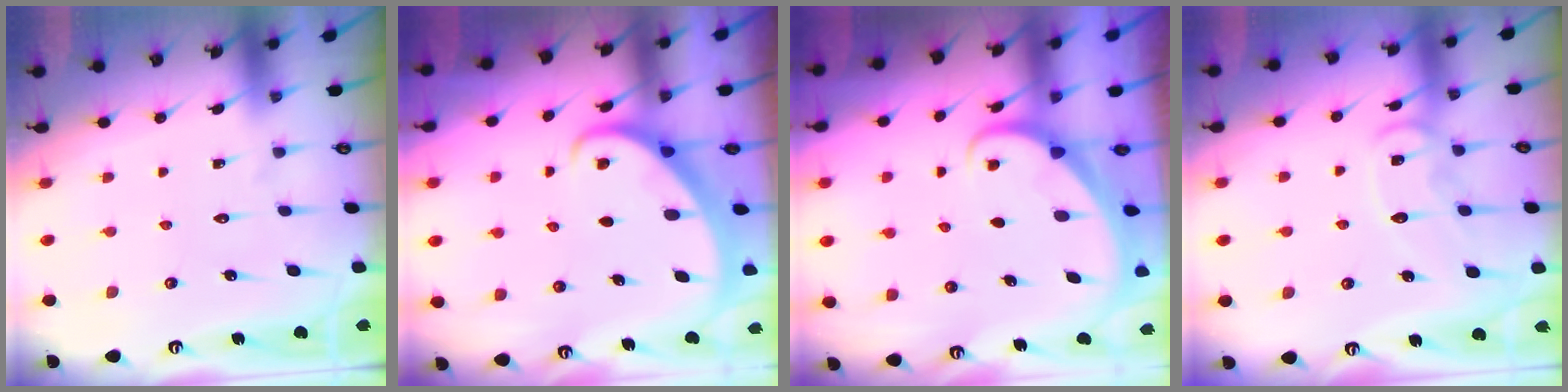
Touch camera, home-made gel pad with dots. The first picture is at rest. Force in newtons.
{"total": 2.3, "press": 2.3, "slide": 0.2}
{"total": 1.8, "press": 1.8, "slide": 0.1}
{"total": 10.7, "press": 10.6, "slide": 1.0}